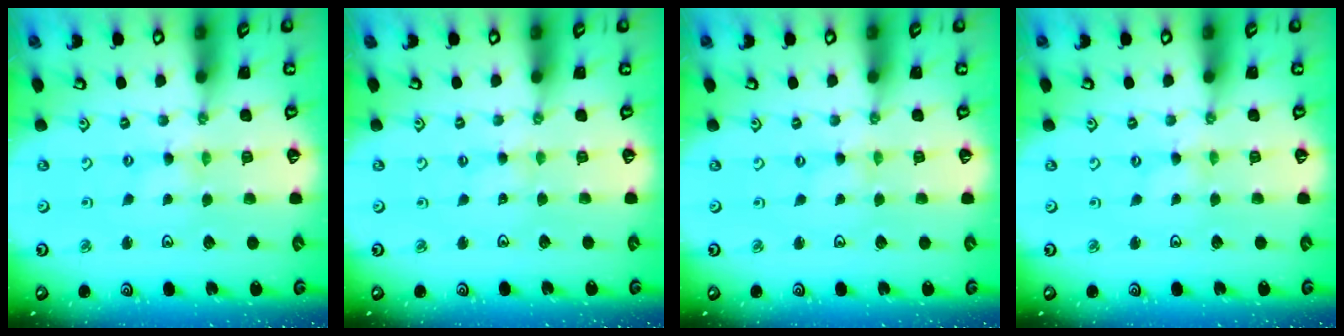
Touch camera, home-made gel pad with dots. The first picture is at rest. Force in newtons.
{"total": 1.7, "press": 1.7, "slide": 0.4}
{"total": 0.0}
{"total": 0.0}